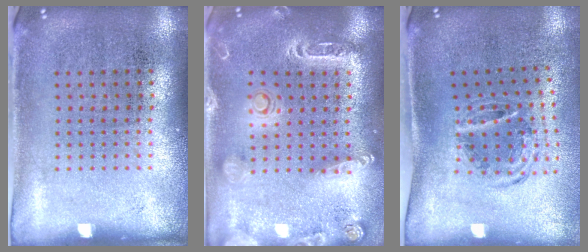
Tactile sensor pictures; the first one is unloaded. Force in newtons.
{"total": 2.0, "press": 1.9, "slide": 0.5}
{"total": 1.1, "press": 1.0, "slide": 0.5}